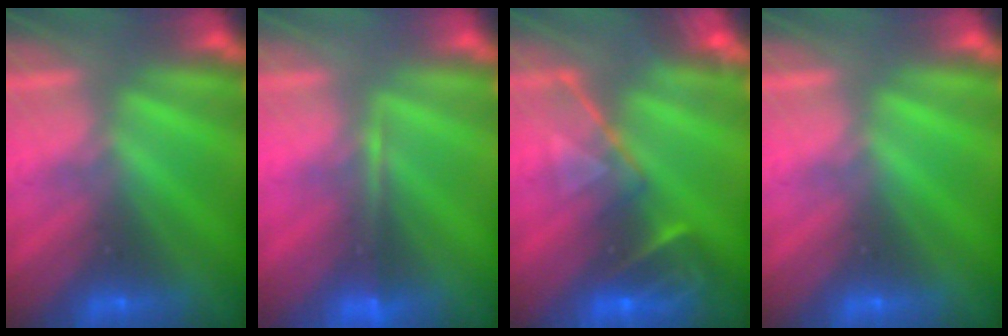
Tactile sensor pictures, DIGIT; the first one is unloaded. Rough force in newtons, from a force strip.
{"total": 1.6}
{"total": 9.0}
{"total": 0.0}